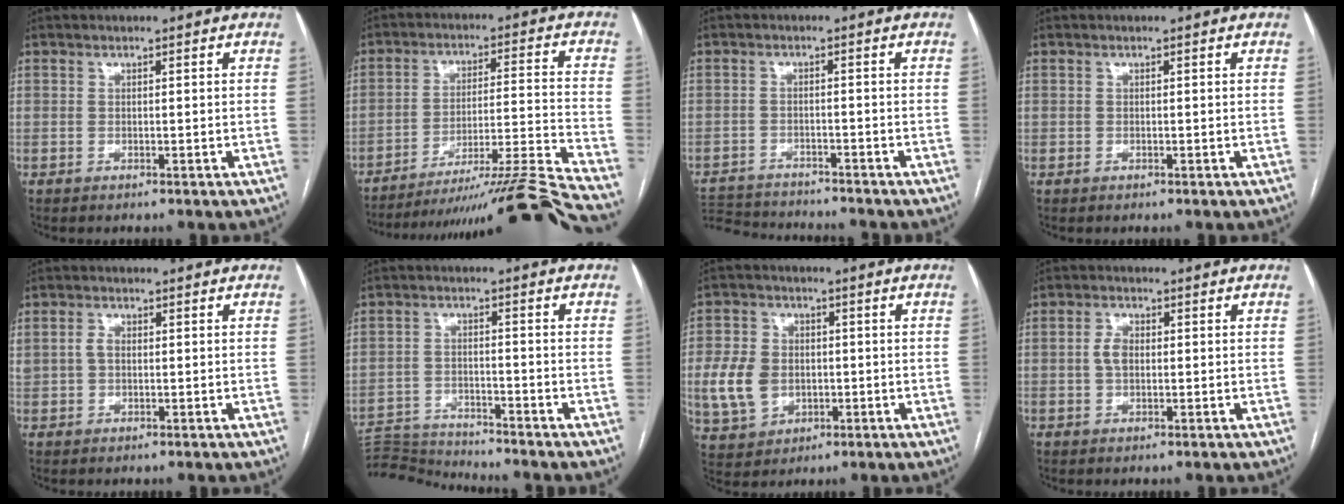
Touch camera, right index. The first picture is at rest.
{"total": 22.5, "force": [-20.4, -4.2, 8.7], "torque": [-0.083, -0.023, -0.299]}
{"total": 11.1, "force": [-10.7, 1.0, 2.7], "torque": [-0.052, 0.004, -0.164]}
{"total": 0.0}
{"total": 2.7, "force": [0.3, 1.9, 1.9], "torque": [-0.049, 0.016, 0.008]}
{"total": 8.4, "force": [-8.2, -1.4, 0.1], "torque": [0.000, -0.002, -0.148]}
{"total": 10.0, "force": [-1.0, 7.9, 6.0], "torque": [-0.140, 0.016, -0.006]}
{"total": 3.0, "force": [0.1, 1.8, 2.4], "torque": [-0.051, 0.010, 0.001]}